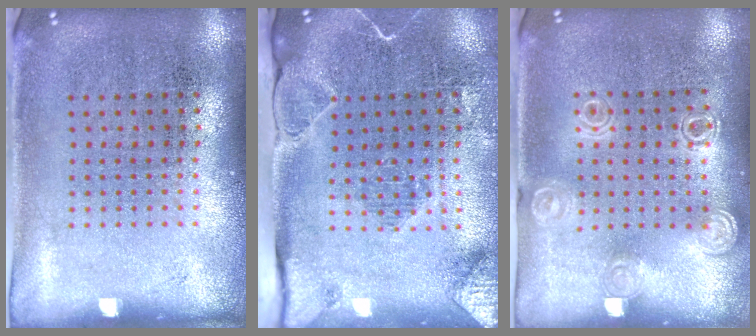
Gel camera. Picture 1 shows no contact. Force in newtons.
{"total": 2.1, "press": 2.1, "slide": 0.5}
{"total": 1.3, "press": 1.2, "slide": 0.3}